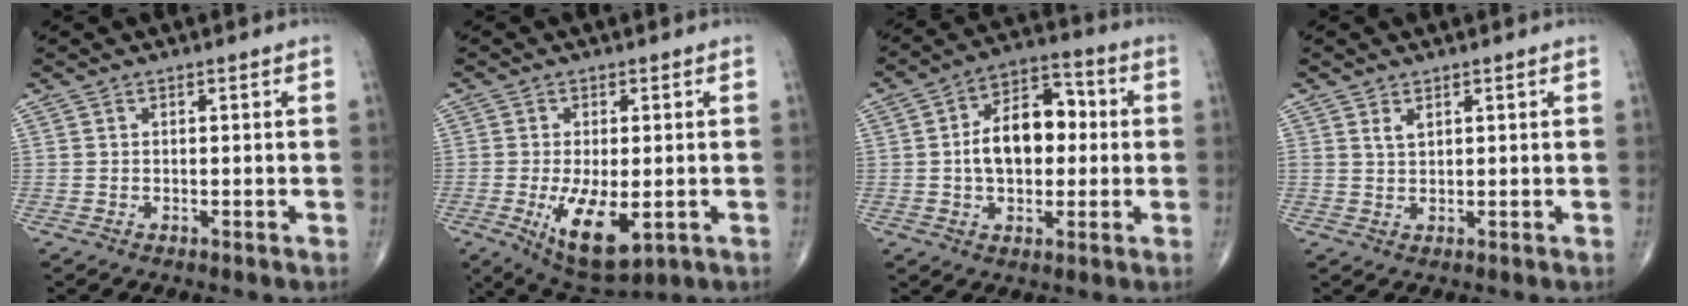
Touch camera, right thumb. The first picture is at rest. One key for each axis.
{"total": 10.6, "fx": -2.9, "fy": 4.5, "fz": 9.2, "tx": -0.154, "ty": -0.020, "tz": -0.035}
{"total": 13.0, "fx": 0.3, "fy": 8.2, "fz": 10.1, "tx": -0.136, "ty": 0.029, "tz": -0.003}
{"total": 1.6, "fx": 1.0, "fy": 0.8, "fz": 1.0, "tx": -0.014, "ty": -0.003, "tz": 0.022}